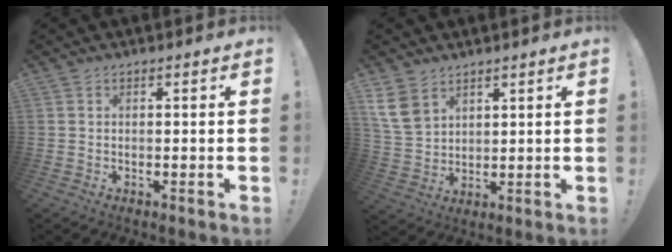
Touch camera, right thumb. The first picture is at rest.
{"total": 9.0, "force": [5.3, 5.8, 4.3], "torque": [-0.088, -0.019, 0.108]}